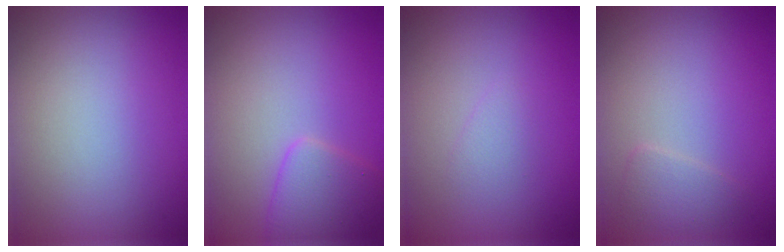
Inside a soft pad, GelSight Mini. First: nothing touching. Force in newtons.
{"total": 2.8, "press": 2.8, "slide": 0.1}
{"total": 0.9, "press": 0.9, "slide": 0.1}
{"total": 1.5, "press": 1.5, "slide": 0.1}